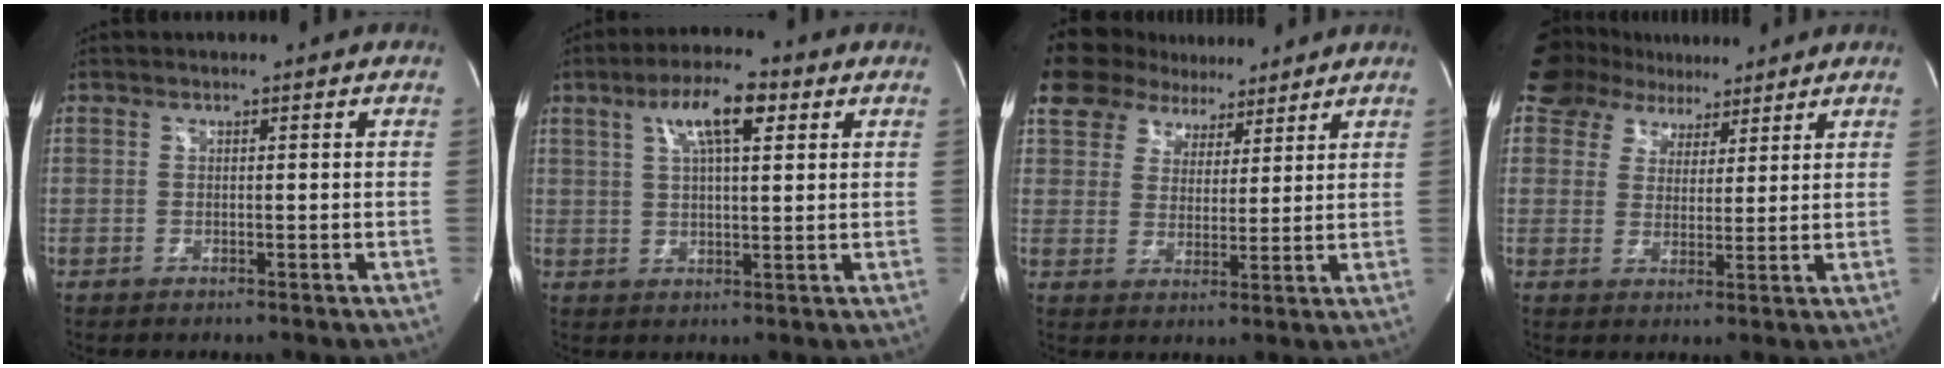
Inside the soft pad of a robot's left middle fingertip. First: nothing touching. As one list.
[{"total": 8.5, "force": [3.8, 2.0, 7.4], "torque": [-0.136, 0.018, 0.066]}, {"total": 10.7, "force": [8.3, 6.0, 3.2], "torque": [-0.059, 0.031, 0.141]}, {"total": 10.1, "force": [7.8, 5.7, 2.8], "torque": [-0.056, 0.033, 0.131]}]